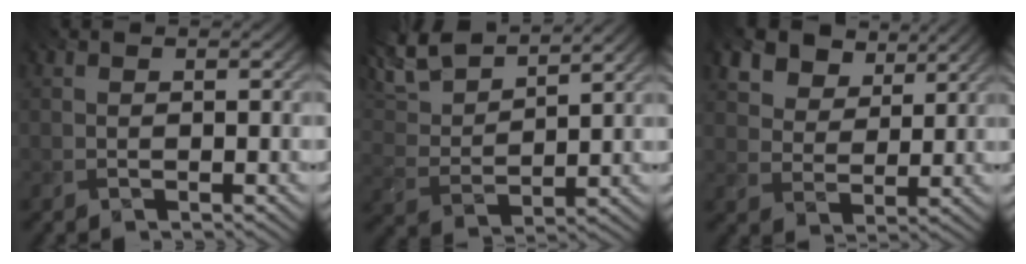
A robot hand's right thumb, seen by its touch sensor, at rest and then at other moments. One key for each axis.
{"total": 10.1, "fx": 7.9, "fy": 3.2, "fz": 5.4, "tx": -0.145, "ty": 0.015, "tz": 0.134}
{"total": 8.6, "fx": 5.5, "fy": 5.3, "fz": 4.0, "tx": -0.111, "ty": -0.018, "tz": 0.105}